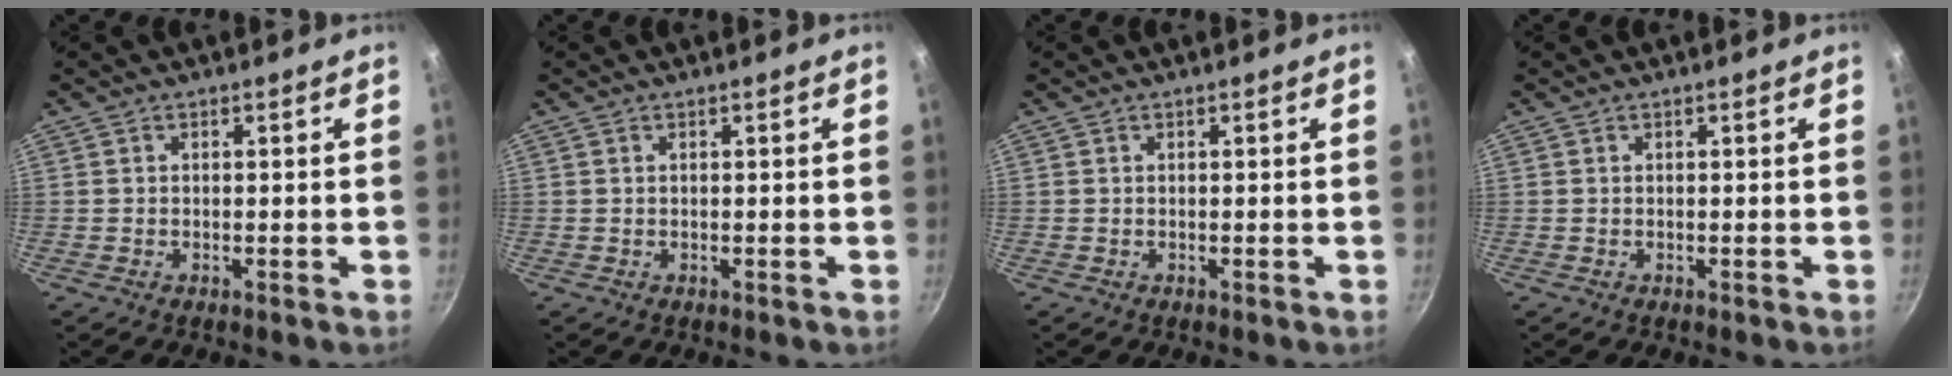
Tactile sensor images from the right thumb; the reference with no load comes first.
{"total": 0.0}
{"total": 0.0}
{"total": 0.0}